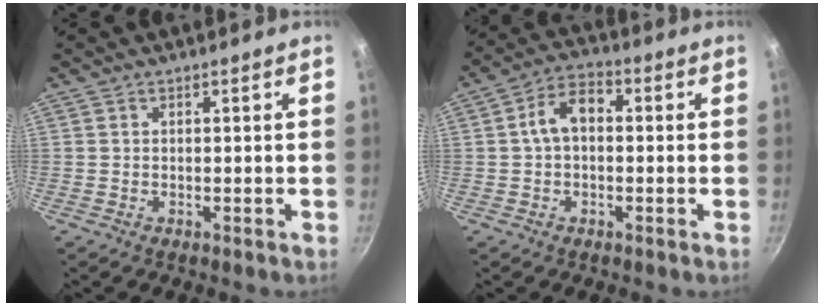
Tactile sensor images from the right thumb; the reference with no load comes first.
{"total": 7.0, "force": [0.3, 4.6, 5.3], "torque": [-0.078, 0.026, -0.005]}